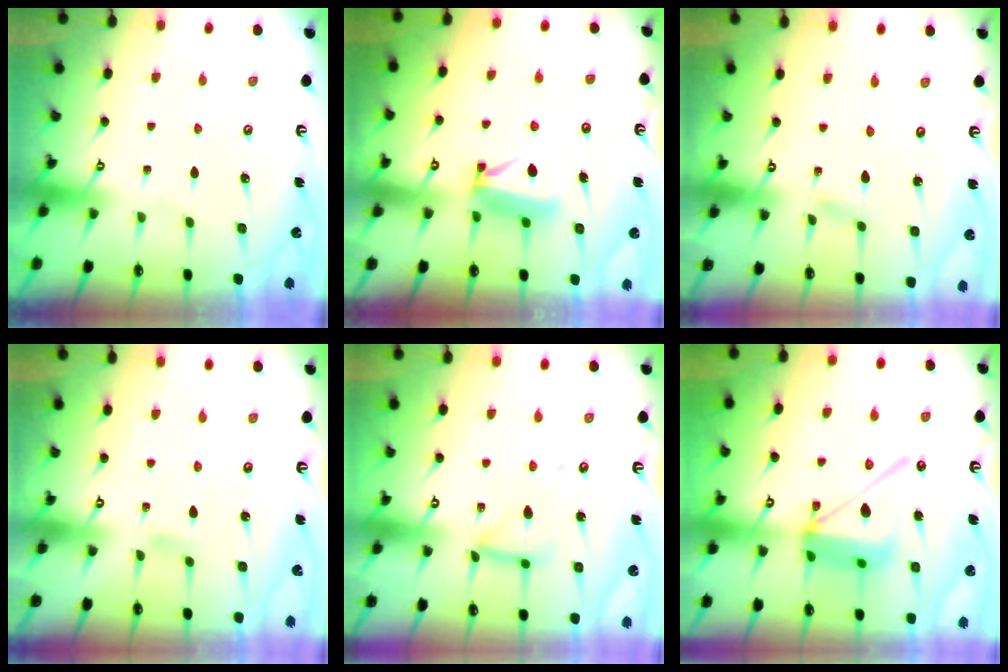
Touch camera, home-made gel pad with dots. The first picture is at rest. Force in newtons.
{"total": 7.4, "press": 7.4, "slide": 0.6}
{"total": 2.1, "press": 2.1, "slide": 0.2}
{"total": 2.9, "press": 2.8, "slide": 0.4}
{"total": 12.3, "press": 12.3, "slide": 1.1}
{"total": 16.6, "press": 16.5, "slide": 1.7}